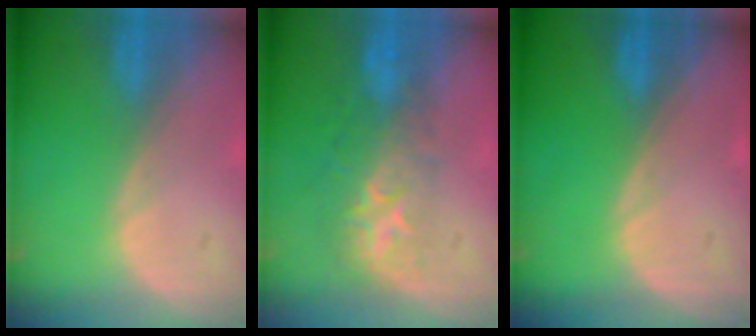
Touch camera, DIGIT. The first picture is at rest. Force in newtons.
{"total": 8.2, "press": 7.4, "slide": 3.7}
{"total": 0.0}